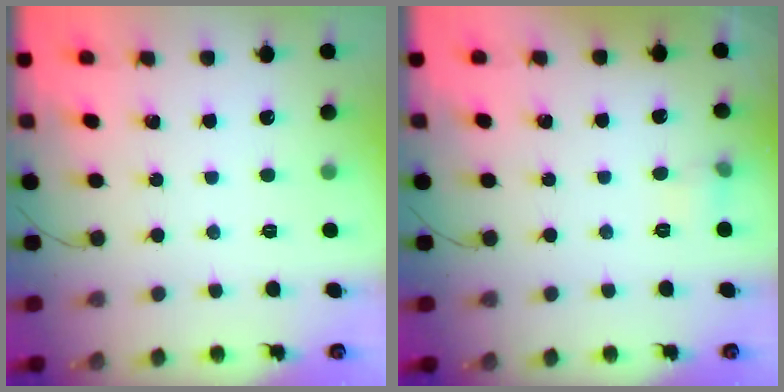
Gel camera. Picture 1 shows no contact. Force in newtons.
{"total": 4.8, "press": 4.6, "slide": 1.4}